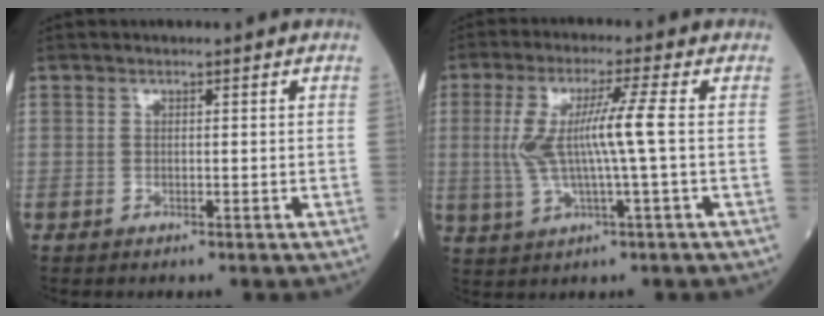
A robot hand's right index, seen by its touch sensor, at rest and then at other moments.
{"total": 8.5, "force": [0.4, -0.3, 8.5], "torque": [-0.182, 0.006, 0.009]}